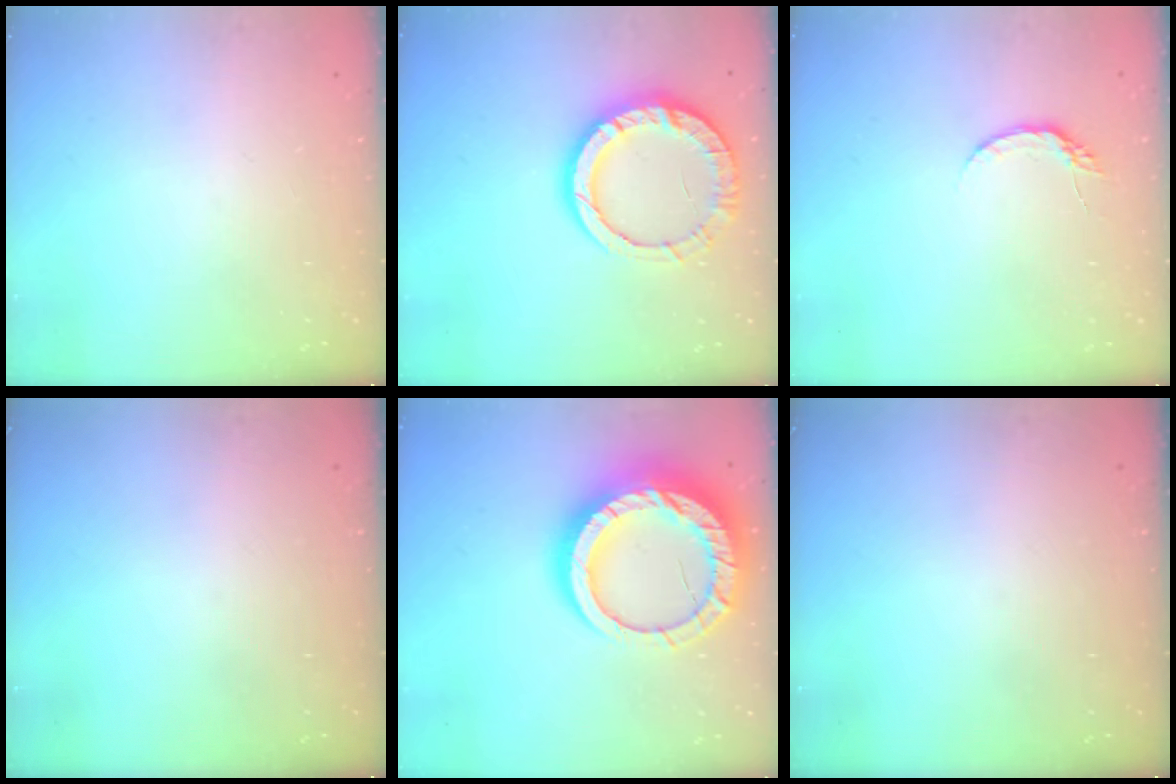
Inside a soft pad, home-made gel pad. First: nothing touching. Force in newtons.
{"total": 14.5, "press": 14.3, "slide": 2.2}
{"total": 4.9, "press": 4.8, "slide": 0.7}
{"total": 0.0}
{"total": 25.6, "press": 25.5, "slide": 2.2}
{"total": 0.0}